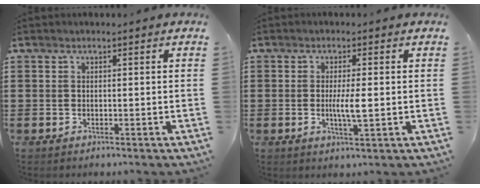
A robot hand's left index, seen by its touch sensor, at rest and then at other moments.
{"total": 4.0, "force": [-0.1, 0.4, 4.0], "torque": [-0.071, -0.004, -0.004]}